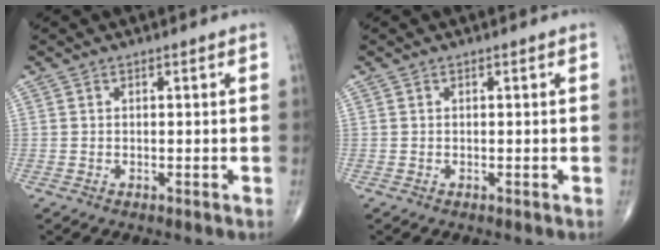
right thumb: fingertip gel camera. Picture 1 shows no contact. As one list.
[{"total": 0.0}]